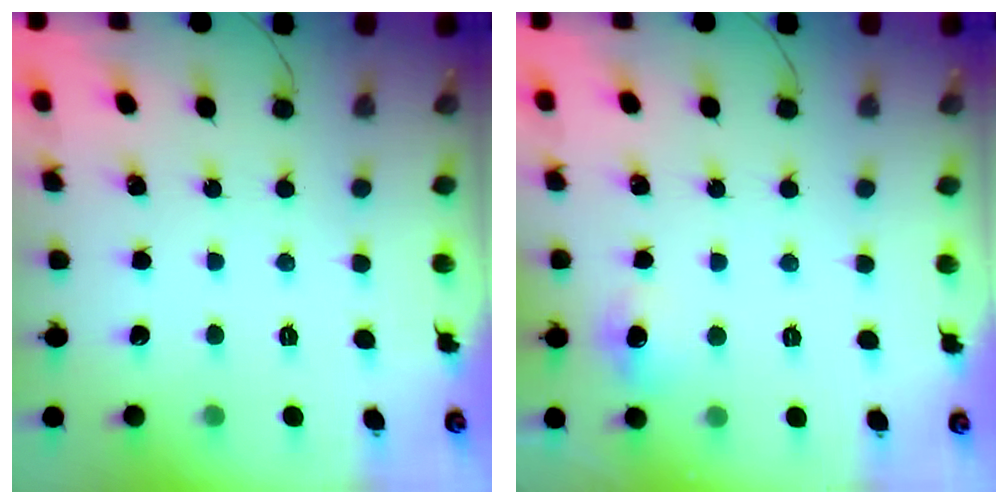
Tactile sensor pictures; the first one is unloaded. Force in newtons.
{"total": 5.1, "press": 4.6, "slide": 2.1}